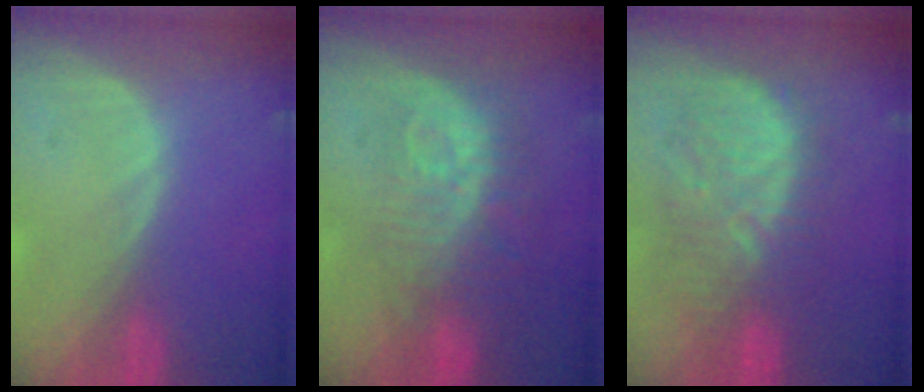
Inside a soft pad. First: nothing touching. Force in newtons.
{"total": 9.6, "press": 8.7, "slide": 4.0}
{"total": 9.9, "press": 9.8, "slide": 1.5}